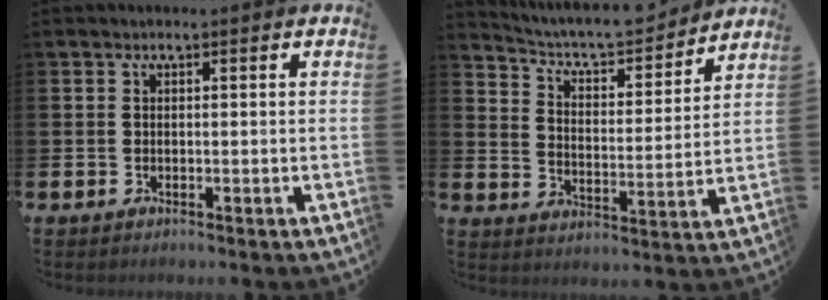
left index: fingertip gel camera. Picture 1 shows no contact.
{"total": 7.3, "force": [6.8, 1.5, 2.0], "torque": [-0.066, -0.051, 0.115]}